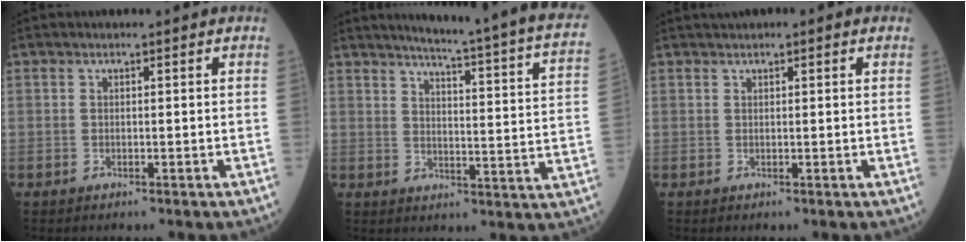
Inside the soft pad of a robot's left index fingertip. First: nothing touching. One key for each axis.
{"total": 21.9, "fx": 18.9, "fy": -1.1, "fz": 11.2, "tx": -0.156, "ty": -0.072, "tz": 0.217}
{"total": 1.9, "fx": 1.2, "fy": 0.5, "fz": 1.4, "tx": -0.029, "ty": 0.020, "tz": 0.019}